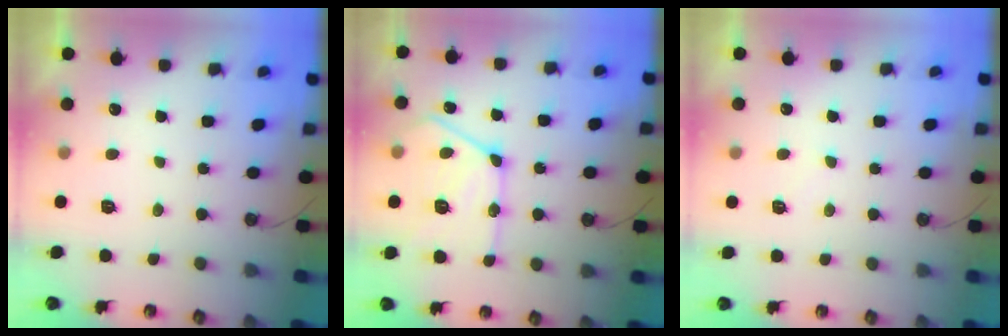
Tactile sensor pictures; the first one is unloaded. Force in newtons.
{"total": 18.2, "press": 18.1, "slide": 1.9}
{"total": 3.6, "press": 3.6, "slide": 0.4}